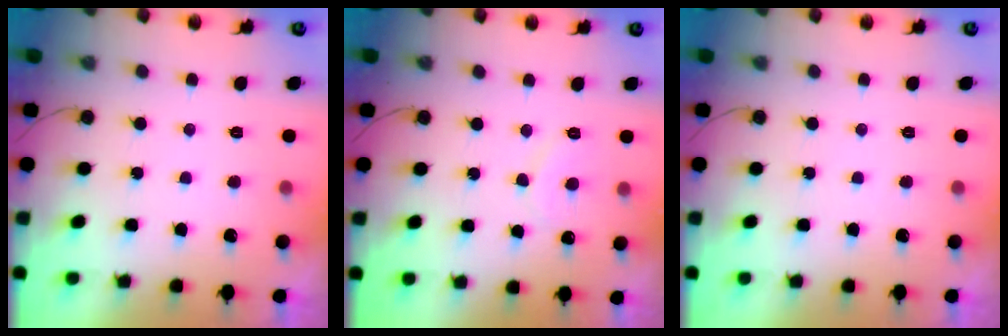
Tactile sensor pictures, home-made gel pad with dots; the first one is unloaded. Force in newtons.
{"total": 6.4, "press": 6.4, "slide": 0.5}
{"total": 0.0}